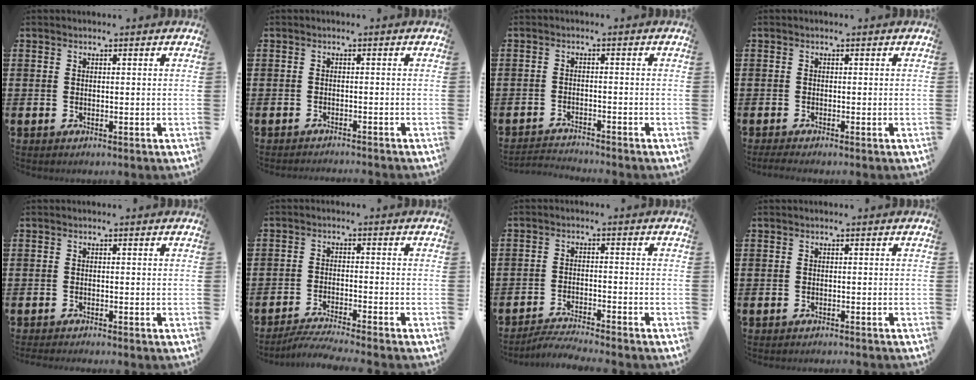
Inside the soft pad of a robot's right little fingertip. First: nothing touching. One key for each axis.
{"total": 0.9, "fx": -0.8, "fy": -0.2, "fz": 0.0, "tx": 0.000, "ty": 0.001, "tz": -0.018}
{"total": 1.9, "fx": -1.9, "fy": -0.2, "fz": 0.0, "tx": -0.003, "ty": 0.002, "tz": -0.040}
{"total": 0.8, "fx": -0.5, "fy": 0.0, "fz": 0.6, "tx": -0.009, "ty": -0.002, "tz": -0.009}
{"total": 0.7, "fx": -0.7, "fy": -0.1, "fz": 0.1, "tx": -0.002, "ty": -0.002, "tz": -0.013}
{"total": 3.3, "fx": -3.1, "fy": -0.3, "fz": 1.2, "tx": -0.017, "ty": -0.003, "tz": -0.060}
{"total": 3.0, "fx": -3.0, "fy": -0.3, "fz": 0.5, "tx": -0.009, "ty": 0.001, "tz": -0.061}
{"total": 0.5, "fx": -0.5, "fy": -0.1, "fz": 0.0, "tx": 0.001, "ty": -0.001, "tz": -0.011}